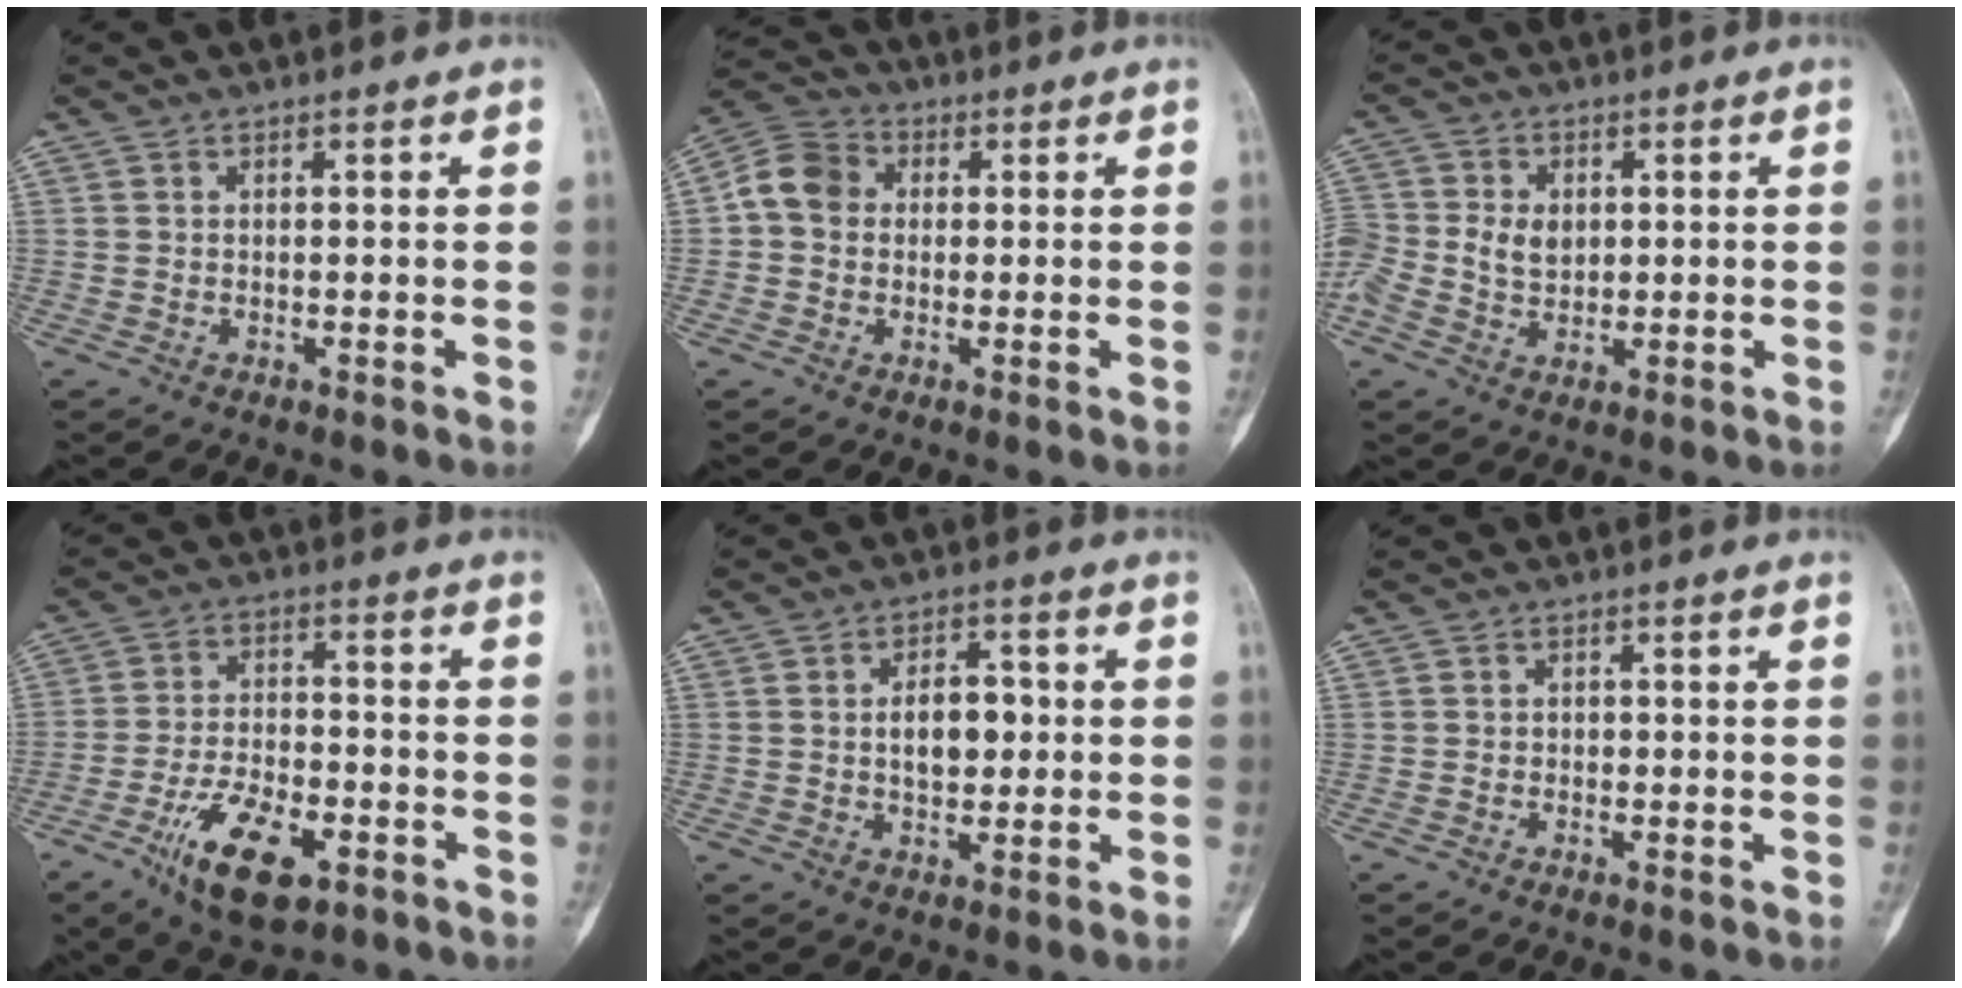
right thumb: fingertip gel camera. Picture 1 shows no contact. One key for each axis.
{"total": 7.8, "fx": 0.6, "fy": 6.5, "fz": 4.1, "tx": -0.066, "ty": 0.023, "tz": -0.002}
{"total": 10.2, "fx": 0.2, "fy": 8.2, "fz": 6.0, "tx": -0.135, "ty": 0.013, "tz": 0.007}
{"total": 13.0, "fx": -6.4, "fy": 5.9, "fz": 9.6, "tx": -0.160, "ty": 0.021, "tz": -0.106}
{"total": 7.1, "fx": 0.2, "fy": 4.4, "fz": 5.6, "tx": -0.063, "ty": 0.011, "tz": 0.002}
{"total": 1.3, "fx": -0.6, "fy": 1.1, "fz": 0.3, "tx": 0.009, "ty": 0.005, "tz": -0.016}